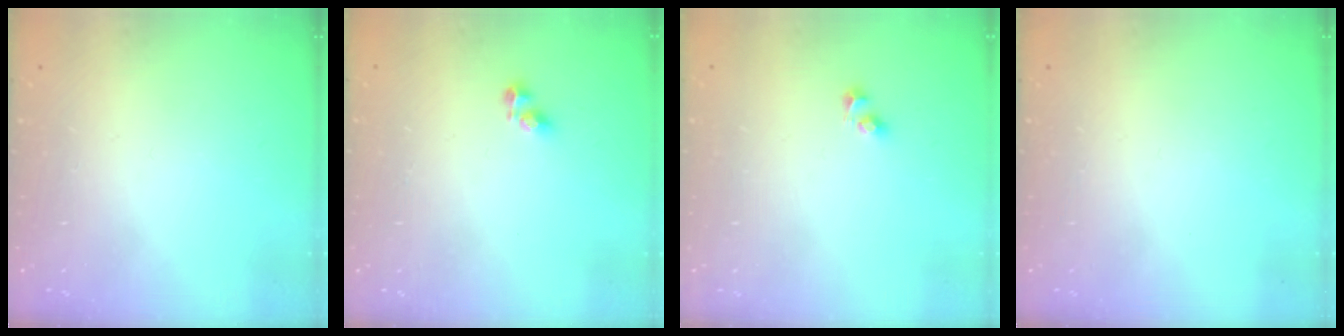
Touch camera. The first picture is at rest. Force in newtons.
{"total": 5.2, "press": 5.2, "slide": 0.7}
{"total": 2.7, "press": 2.5, "slide": 1.2}
{"total": 0.0}